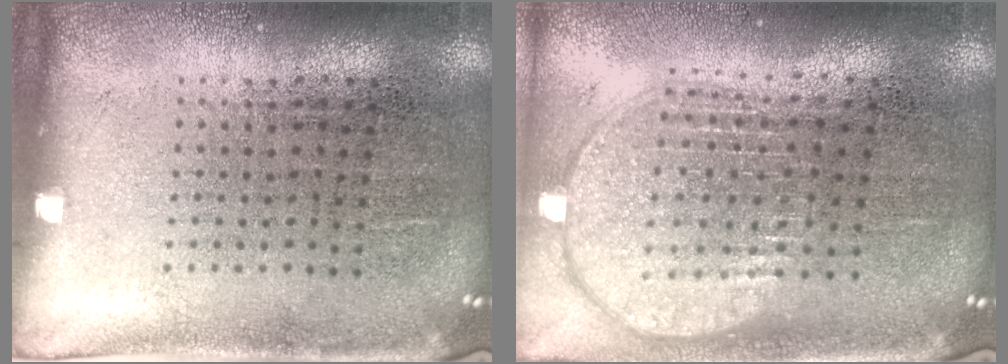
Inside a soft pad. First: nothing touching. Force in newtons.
{"total": 1.9, "press": 1.6, "slide": 1.1}